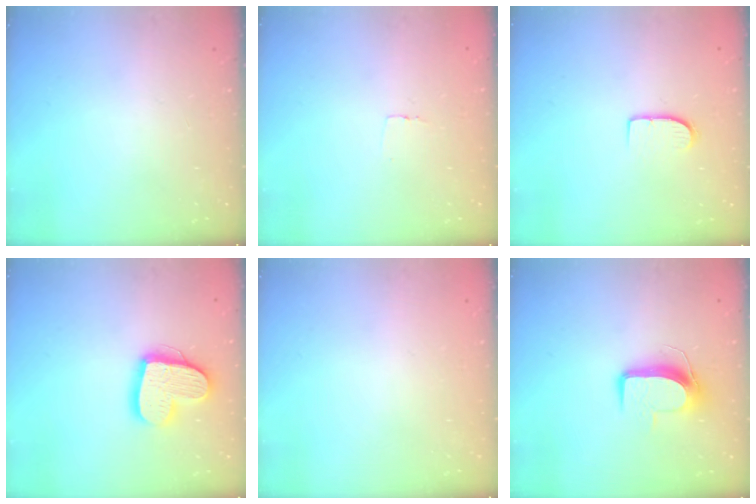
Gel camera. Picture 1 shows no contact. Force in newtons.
{"total": 2.3, "press": 2.3, "slide": 0.1}
{"total": 6.6, "press": 6.6, "slide": 0.5}
{"total": 16.2, "press": 16.2, "slide": 1.4}
{"total": 0.0}
{"total": 9.8, "press": 9.8, "slide": 0.3}